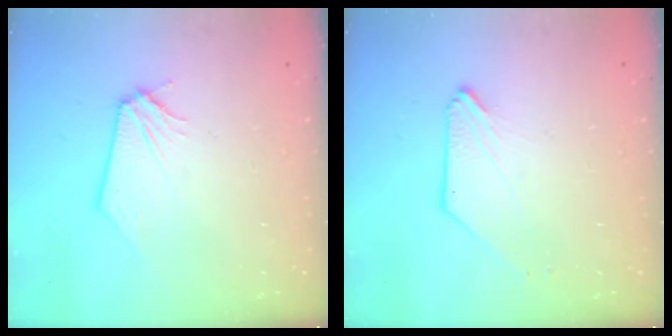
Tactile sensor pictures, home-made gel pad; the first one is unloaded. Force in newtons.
{"total": 0.0}